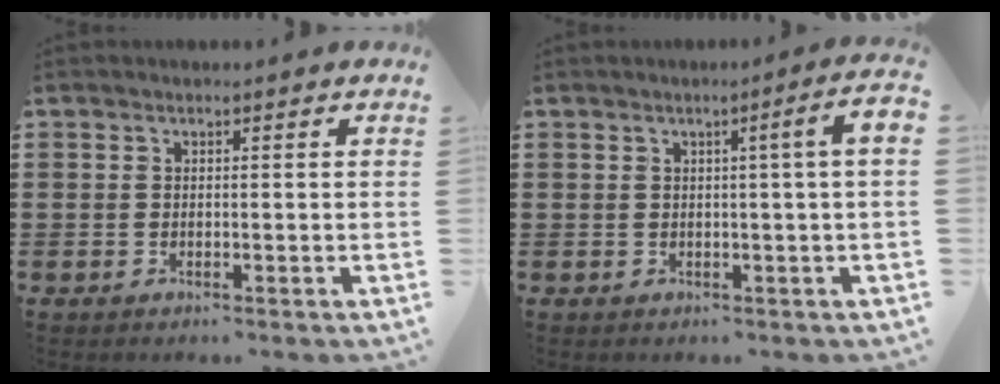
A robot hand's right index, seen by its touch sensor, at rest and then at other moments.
{"total": 3.6, "force": [0.5, -0.5, 3.6], "torque": [-0.056, -0.007, 0.003]}